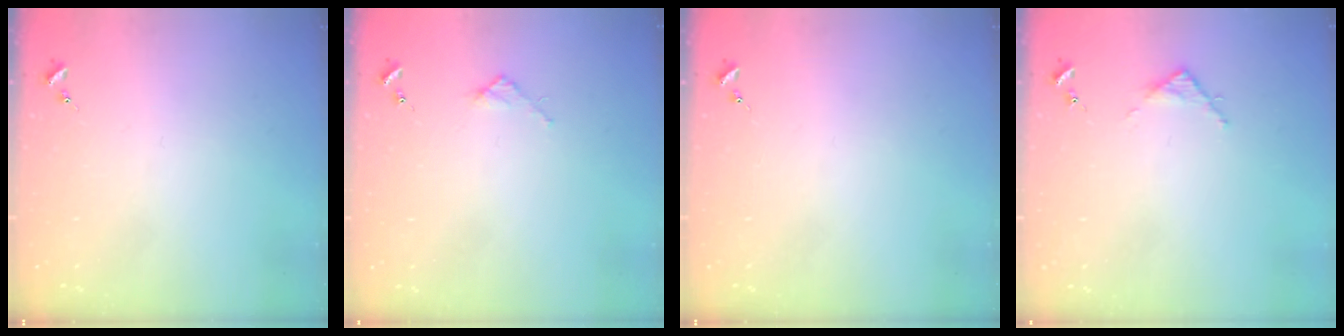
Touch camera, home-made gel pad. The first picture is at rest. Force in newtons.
{"total": 2.7, "press": 2.7, "slide": 0.3}
{"total": 0.0}
{"total": 2.8, "press": 2.8, "slide": 0.4}